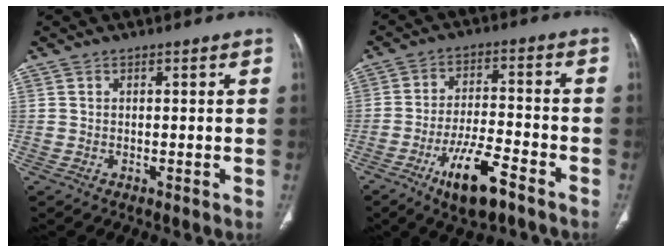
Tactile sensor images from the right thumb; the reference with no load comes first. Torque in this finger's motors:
{"motor_torque": [0.36, -0.63, 0.99, -0.69, 0.30]}